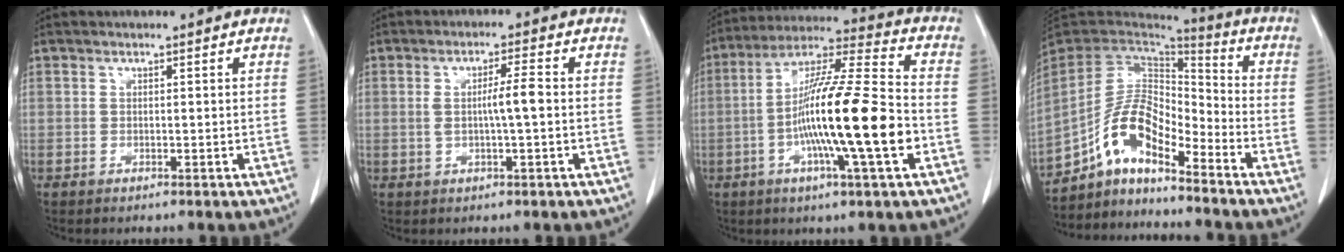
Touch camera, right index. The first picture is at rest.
{"total": 4.2, "force": [-0.1, 0.0, 4.2], "torque": [-0.072, 0.003, -0.001]}
{"total": 18.7, "force": [-4.0, 0.5, 18.2], "torque": [-0.322, -0.006, -0.078]}
{"total": 11.8, "force": [-8.0, 3.7, 7.8], "torque": [-0.155, 0.033, -0.150]}